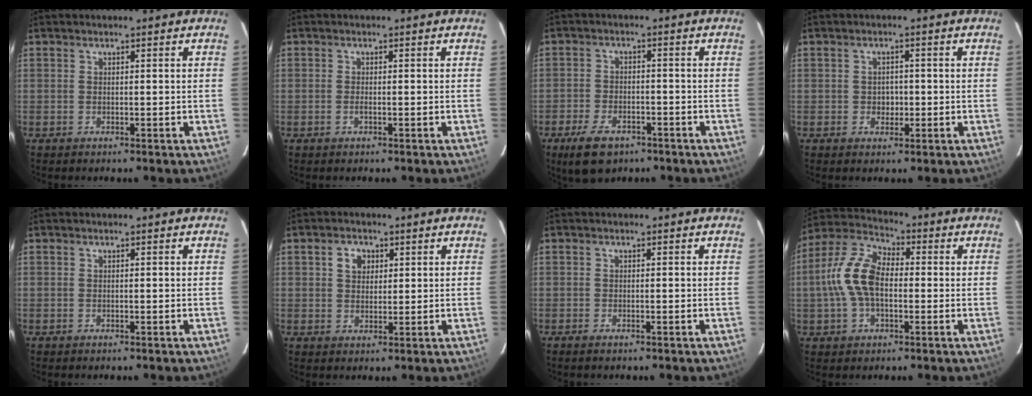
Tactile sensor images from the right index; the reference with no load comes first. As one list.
[{"total": 0.9, "force": [-0.4, 0.1, 0.8], "torque": [-0.017, 0.000, -0.008]}, {"total": 9.0, "force": [-6.0, 4.7, 4.7], "torque": [-0.120, -0.011, -0.099]}, {"total": 2.3, "force": [-0.4, 2.1, 0.8], "torque": [-0.013, 0.006, -0.004]}, {"total": 0.0}, {"total": 3.6, "force": [1.3, 3.0, 1.7], "torque": [-0.023, 0.012, 0.025]}, {"total": 0.8, "force": [-0.6, 0.2, 0.3], "torque": [-0.008, -0.002, -0.012]}, {"total": 12.3, "force": [-0.7, 7.1, 10.0], "torque": [-0.213, 0.022, -0.017]}]